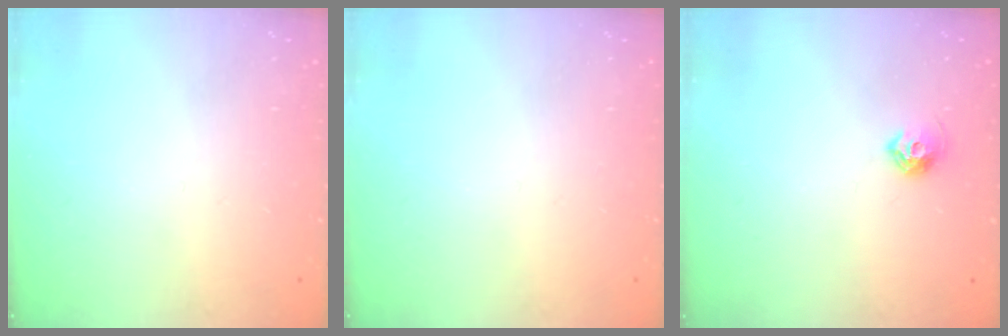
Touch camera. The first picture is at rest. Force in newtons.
{"total": 0.0}
{"total": 6.1, "press": 6.0, "slide": 1.1}